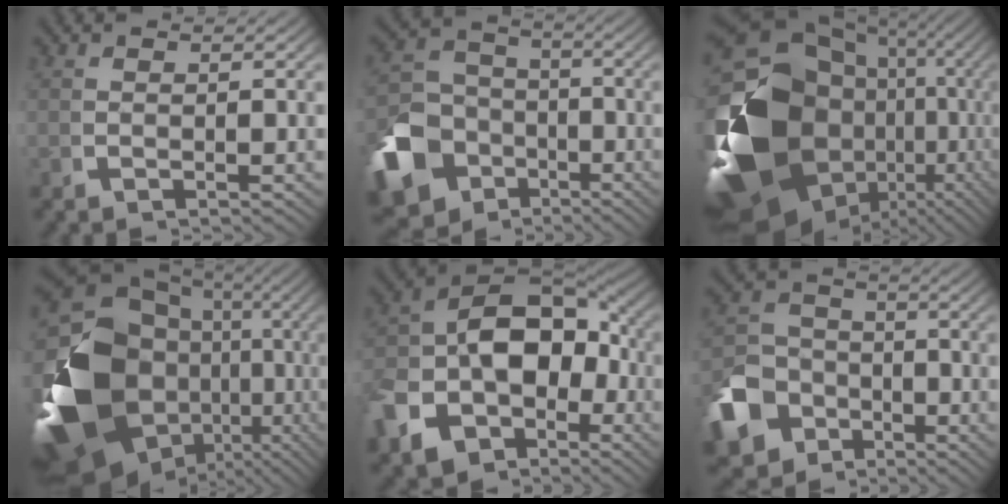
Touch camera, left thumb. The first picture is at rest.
{"total": 14.3, "force": [-5.6, 11.3, 6.6], "torque": [-0.147, -0.061, -0.084]}
{"total": 27.5, "force": [-4.2, 18.4, 20.0], "torque": [-0.359, -0.071, -0.045]}
{"total": 25.0, "force": [-3.2, 17.2, 17.9], "torque": [-0.343, -0.066, -0.031]}
{"total": 18.4, "force": [-3.4, 13.5, 11.9], "torque": [-0.235, -0.055, -0.040]}
{"total": 12.3, "force": [-4.9, 9.9, 5.4], "torque": [-0.117, -0.051, -0.074]}